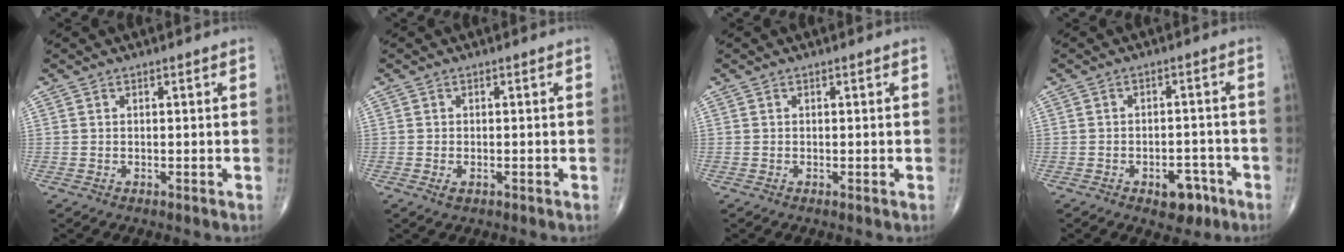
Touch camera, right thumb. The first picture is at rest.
{"total": 1.3, "force": [-0.5, 0.7, 0.9], "torque": [-0.016, 0.001, -0.006]}
{"total": 0.0}
{"total": 5.6, "force": [-3.1, 3.3, 3.3], "torque": [-0.020, 0.025, -0.037]}